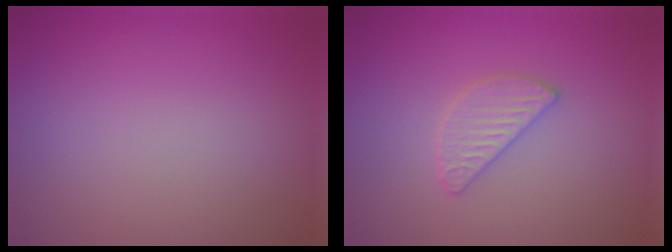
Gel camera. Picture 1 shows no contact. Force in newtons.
{"total": 2.4, "press": 2.3, "slide": 0.3}